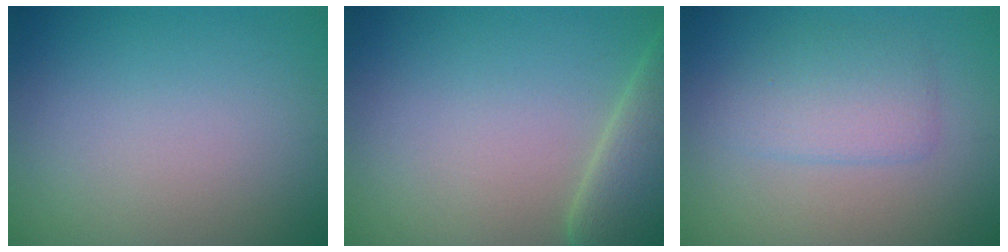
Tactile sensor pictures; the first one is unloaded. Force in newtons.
{"total": 5.6, "press": 5.6, "slide": 0.5}
{"total": 3.0, "press": 3.0, "slide": 0.1}